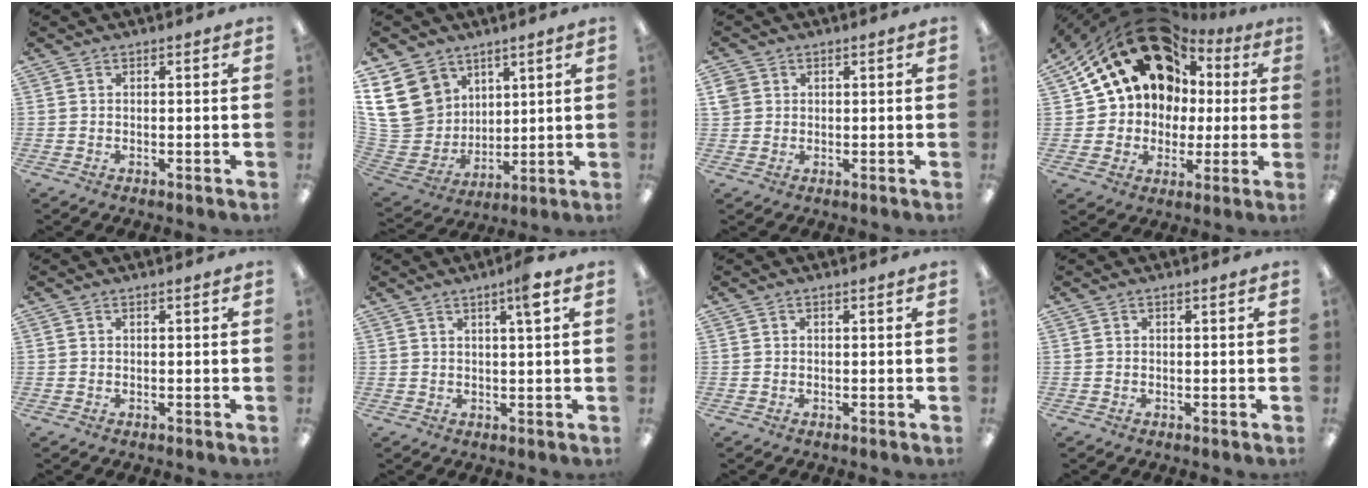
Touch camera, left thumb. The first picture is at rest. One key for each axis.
{"total": 17.3, "fx": 7.4, "fy": 13.9, "fz": 7.3, "tx": -0.182, "ty": -0.035, "tz": 0.146}
{"total": 2.7, "fx": 0.9, "fy": 2.3, "fz": 0.8, "tx": -0.020, "ty": 0.004, "tz": 0.019}
{"total": 22.0, "fx": 11.6, "fy": 15.2, "fz": 10.8, "tx": -0.196, "ty": -0.054, "tz": 0.220}
{"total": 0.0}
{"total": 4.6, "fx": 2.5, "fy": 0.2, "fz": 3.9, "tx": -0.074, "ty": -0.001, "tz": 0.038}
{"total": 0.0}
{"total": 0.0}